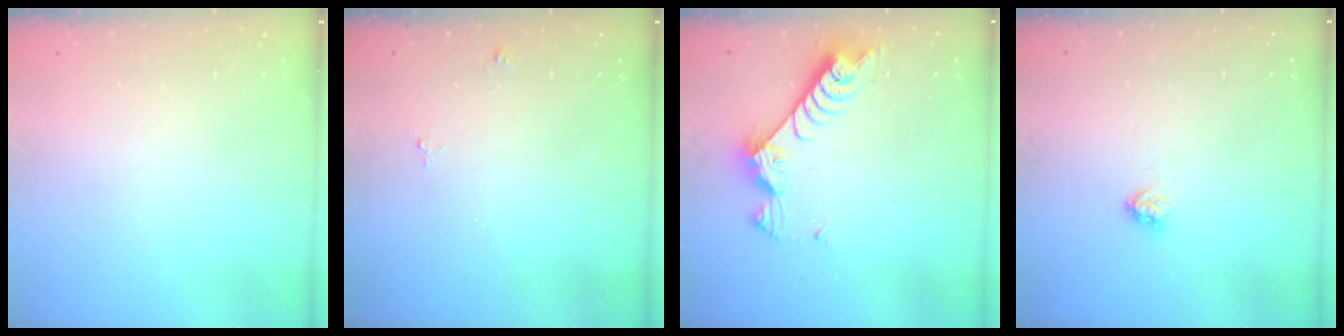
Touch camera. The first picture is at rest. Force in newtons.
{"total": 4.1, "press": 4.1, "slide": 0.4}
{"total": 7.7, "press": 7.6, "slide": 1.2}
{"total": 3.0, "press": 2.9, "slide": 0.4}